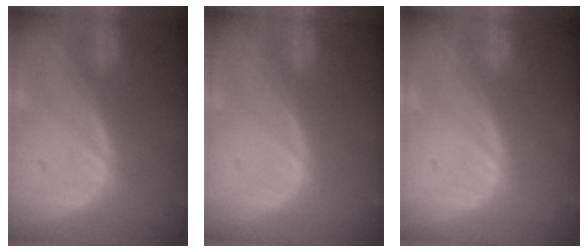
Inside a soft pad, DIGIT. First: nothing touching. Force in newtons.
{"total": 0.0}
{"total": 0.0}